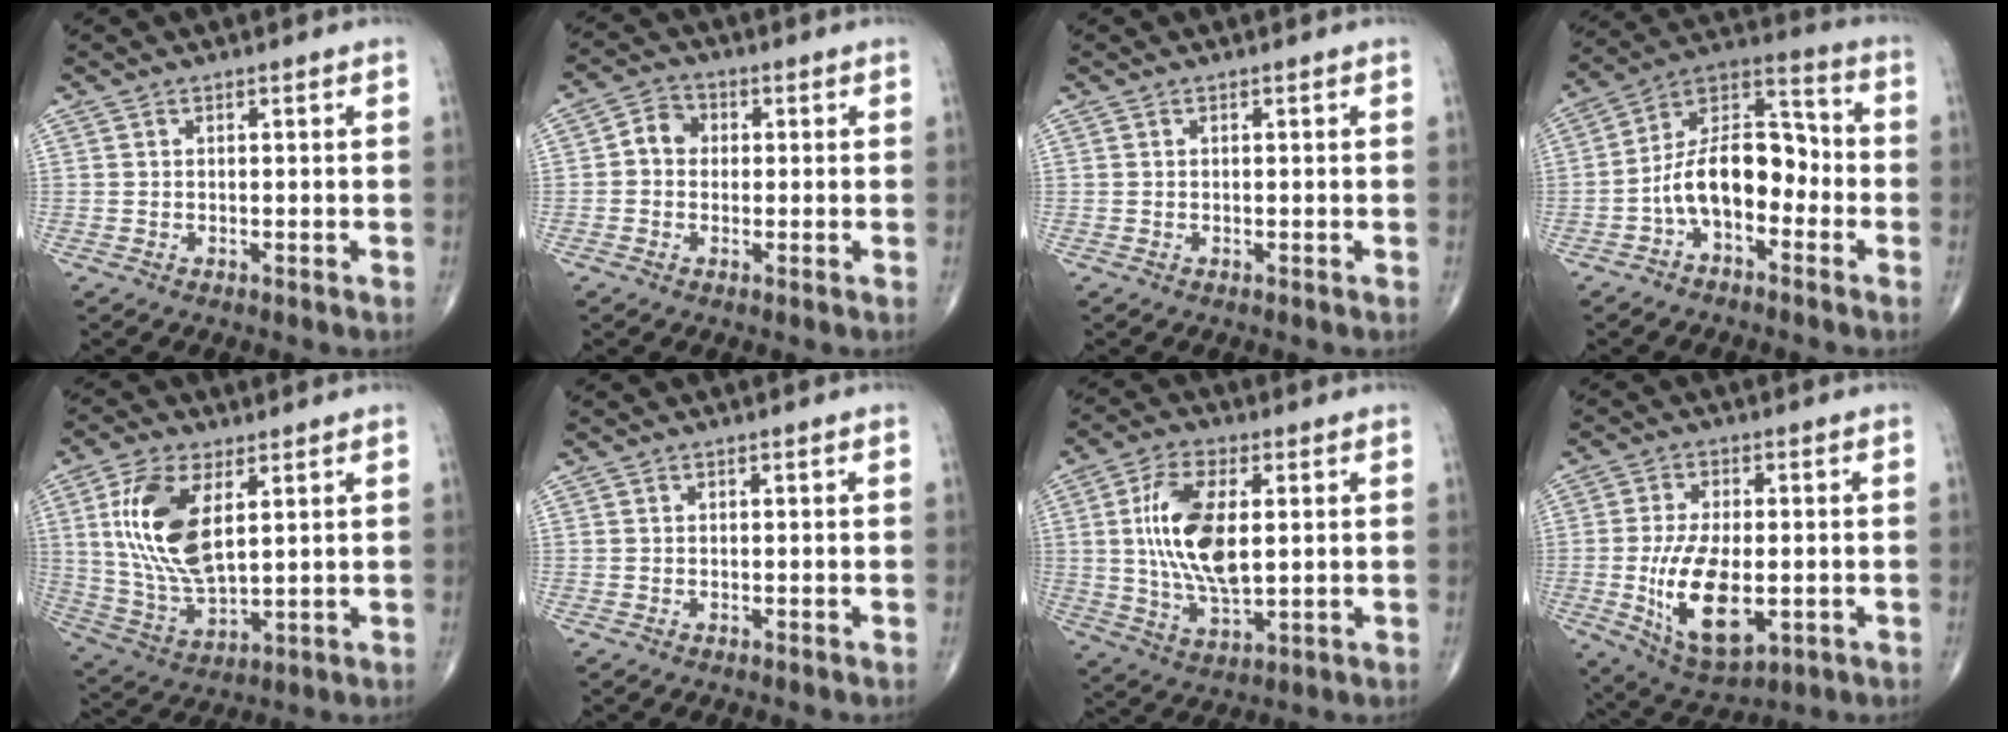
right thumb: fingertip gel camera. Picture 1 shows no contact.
{"total": 4.5, "force": [0.1, 3.9, 2.2], "torque": [-0.022, 0.015, -0.009]}
{"total": 0.0}
{"total": 13.9, "force": [-3.8, 8.0, 10.7], "torque": [-0.161, 0.063, -0.077]}
{"total": 14.9, "force": [4.4, 7.1, 12.3], "torque": [-0.250, -0.018, 0.094]}
{"total": 0.0}
{"total": 14.4, "force": [2.0, 6.8, 12.5], "torque": [-0.241, -0.012, 0.040]}
{"total": 14.4, "force": [-2.5, 7.1, 12.2], "torque": [-0.218, -0.011, -0.027]}